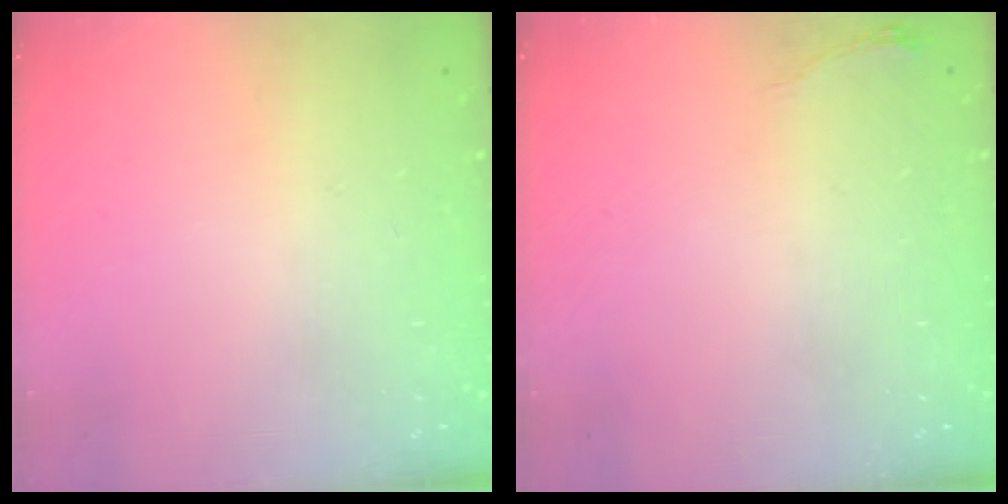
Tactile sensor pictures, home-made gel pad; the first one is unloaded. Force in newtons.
{"total": 3.4, "press": 3.4, "slide": 0.5}